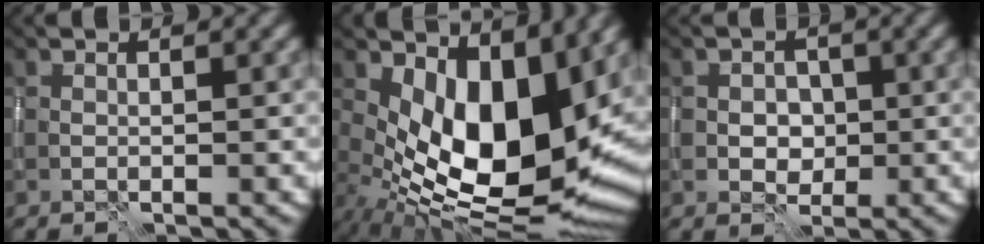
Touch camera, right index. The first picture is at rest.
{"total": 13.4, "force": [1.1, 6.8, 11.5], "torque": [-0.172, -0.023, 0.017]}
{"total": 2.1, "force": [-0.2, 1.9, 1.0], "torque": [-0.018, -0.003, -0.005]}